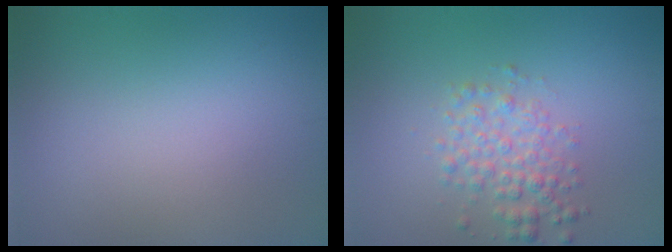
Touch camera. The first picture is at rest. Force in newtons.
{"total": 2.9, "press": 2.9, "slide": 0.1}